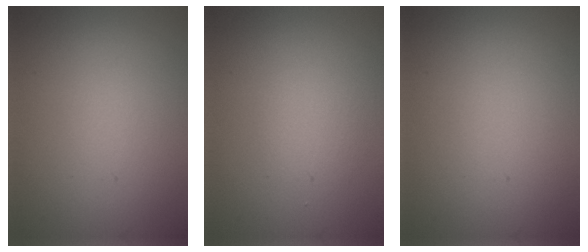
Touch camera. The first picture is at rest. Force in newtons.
{"total": 1.4, "press": 1.4, "slide": 0.1}
{"total": 0.0}